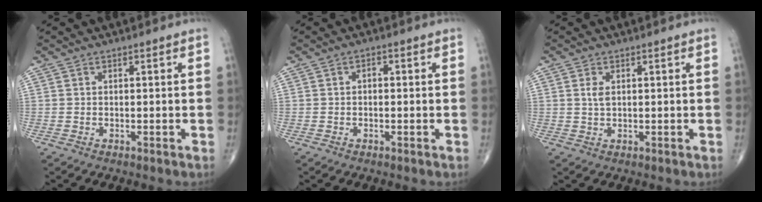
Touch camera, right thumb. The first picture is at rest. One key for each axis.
{"total": 1.2, "fx": 0.0, "fy": 0.7, "fz": 0.9, "tx": -0.008, "ty": 0.005, "tz": -0.005}
{"total": 2.1, "fx": 0.6, "fy": 1.1, "fz": 1.7, "tx": -0.033, "ty": 0.000, "tz": 0.013}